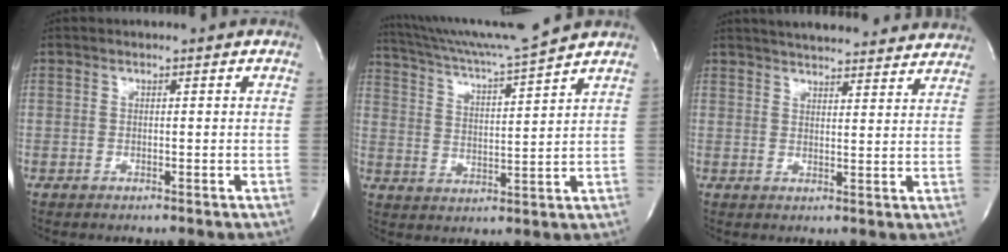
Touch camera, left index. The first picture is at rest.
{"total": 13.4, "force": [12.4, -2.5, 4.6], "torque": [-0.093, -0.011, 0.205]}
{"total": 20.1, "force": [18.7, 3.3, 6.6], "torque": [-0.098, 0.008, 0.233]}